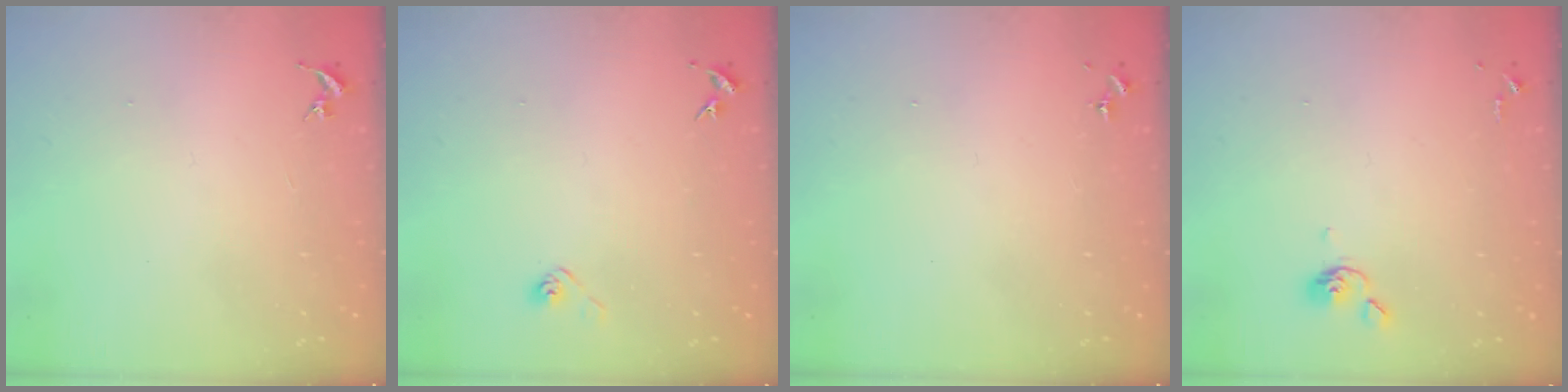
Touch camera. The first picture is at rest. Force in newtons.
{"total": 2.9, "press": 2.8, "slide": 0.8}
{"total": 0.0}
{"total": 4.6, "press": 4.5, "slide": 0.5}